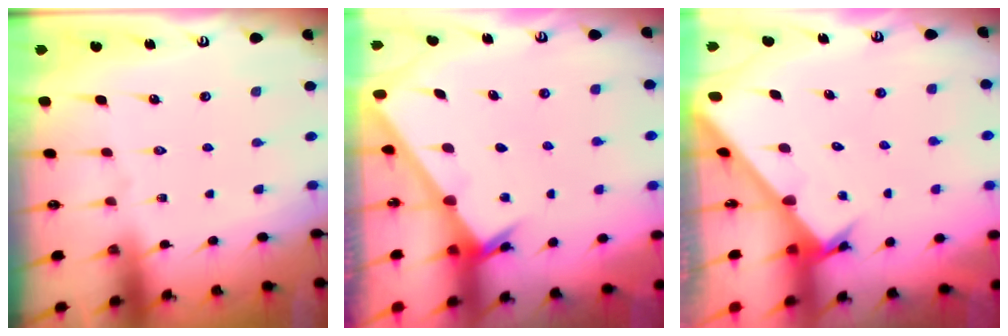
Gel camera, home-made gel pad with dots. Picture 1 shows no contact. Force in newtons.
{"total": 2.4, "press": 2.4, "slide": 0.2}
{"total": 2.7, "press": 2.7, "slide": 0.3}